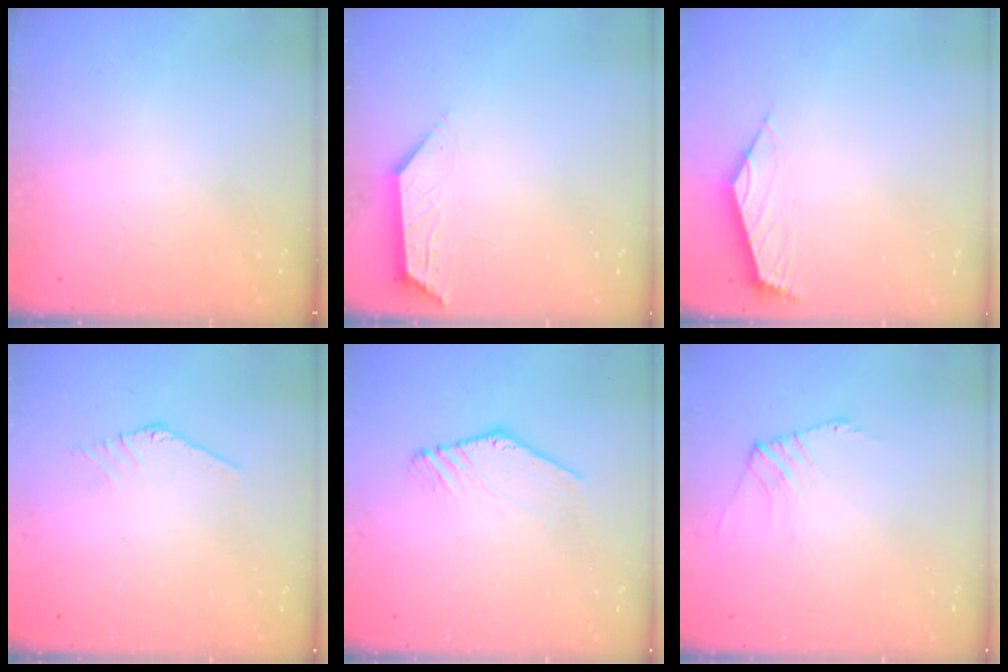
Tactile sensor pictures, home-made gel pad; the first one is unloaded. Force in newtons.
{"total": 2.0, "press": 1.9, "slide": 0.4}
{"total": 2.5, "press": 2.4, "slide": 0.6}
{"total": 0.9, "press": 0.9, "slide": 0.1}
{"total": 1.3, "press": 1.3, "slide": 0.3}
{"total": 2.0, "press": 2.0, "slide": 0.4}